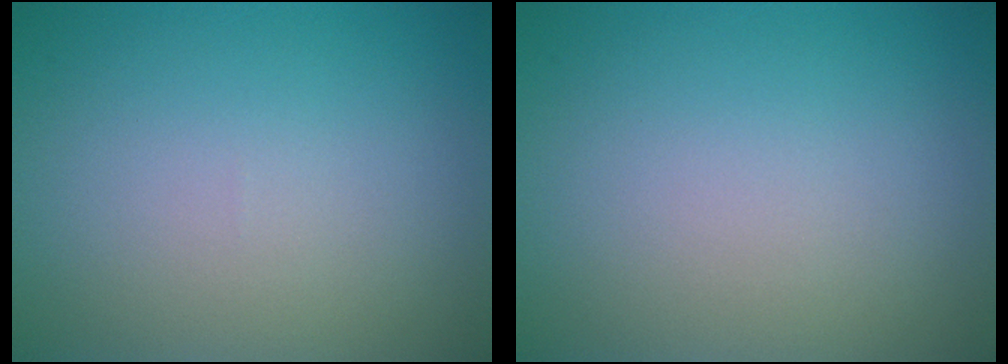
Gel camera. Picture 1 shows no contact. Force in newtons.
{"total": 0.0}